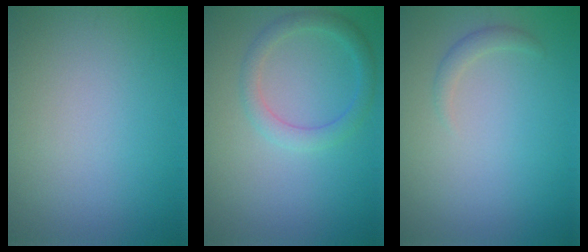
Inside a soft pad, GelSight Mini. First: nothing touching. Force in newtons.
{"total": 2.4, "press": 2.4, "slide": 0.1}
{"total": 1.1, "press": 1.1, "slide": 0.0}